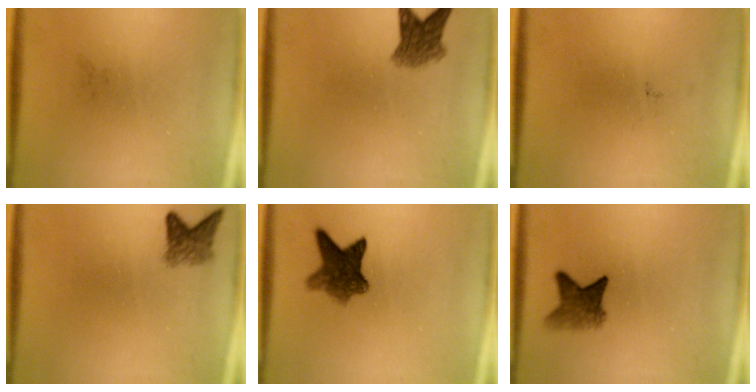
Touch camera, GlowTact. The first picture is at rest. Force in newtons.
{"total": 4.4}
{"total": 0.0}
{"total": 2.8}
{"total": 7.1}
{"total": 4.3}